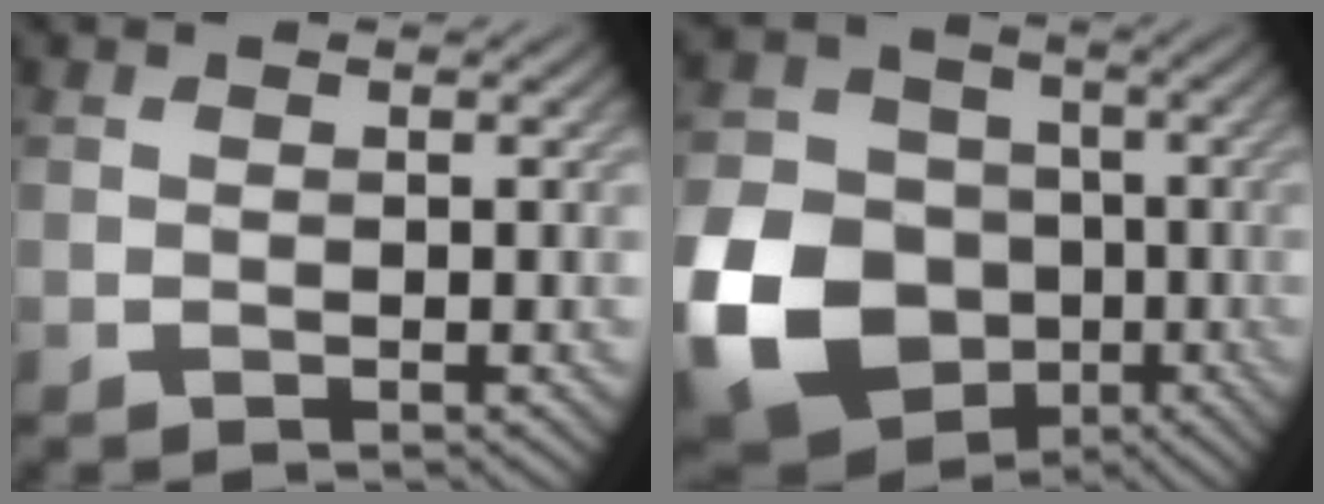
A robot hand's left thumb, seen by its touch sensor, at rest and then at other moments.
{"total": 17.1, "force": [-5.5, 13.8, 8.4], "torque": [-0.241, -0.043, -0.103]}